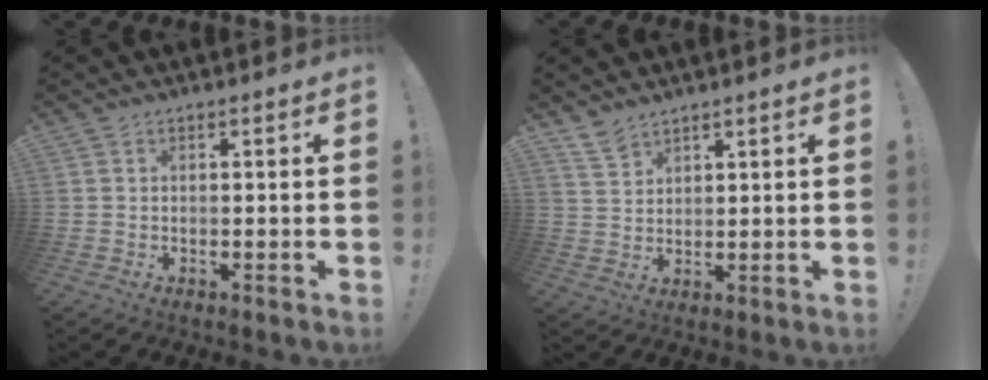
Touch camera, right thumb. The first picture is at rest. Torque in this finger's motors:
{"motor_torque": [-0.21, 0.30, -0.31, 0.39, 0.00]}